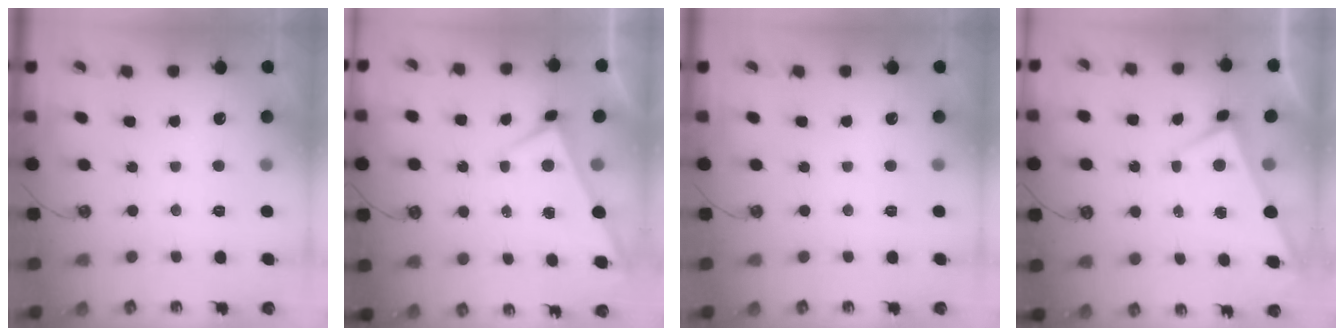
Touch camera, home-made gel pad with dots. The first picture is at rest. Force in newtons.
{"total": 1.7, "press": 1.7, "slide": 0.1}
{"total": 0.0}
{"total": 2.8, "press": 2.8, "slide": 0.1}